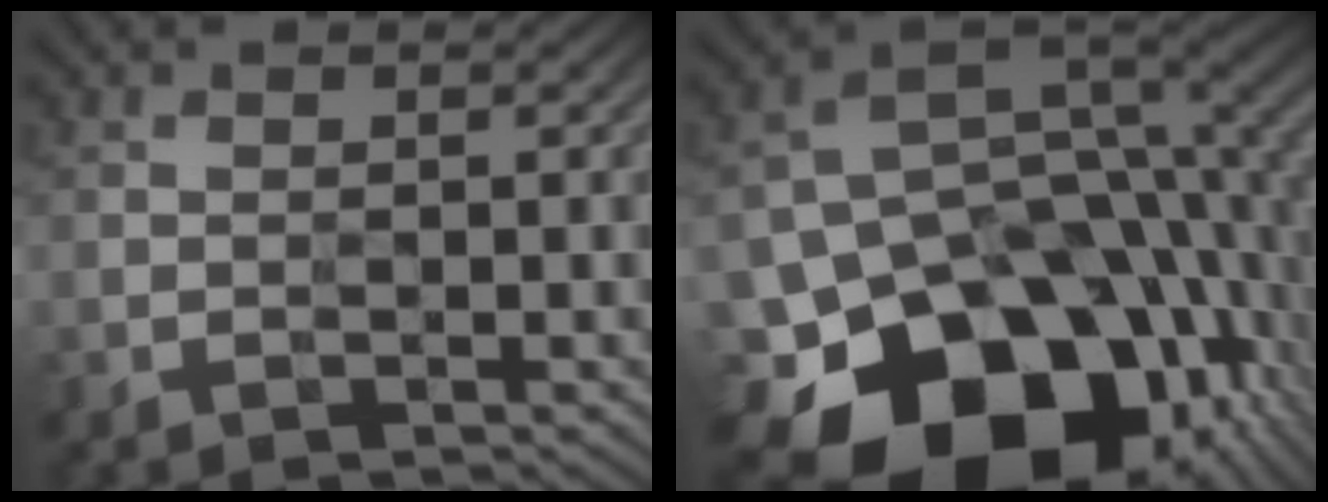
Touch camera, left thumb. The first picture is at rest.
{"total": 19.2, "force": [-8.3, 13.6, 10.7], "torque": [-0.224, -0.045, -0.117]}